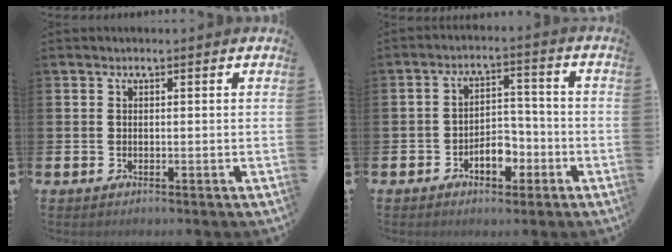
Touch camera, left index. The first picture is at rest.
{"total": 4.4, "force": [-2.3, 2.8, 2.4], "torque": [-0.037, 0.003, -0.049]}